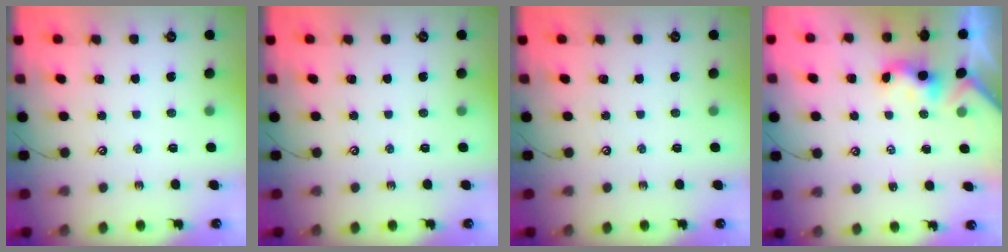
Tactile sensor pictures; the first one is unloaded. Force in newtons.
{"total": 0.0}
{"total": 0.0}
{"total": 1.1, "press": 1.0, "slide": 0.4}